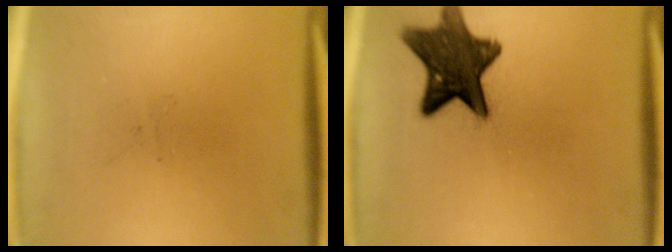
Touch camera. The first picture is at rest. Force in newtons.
{"total": 12.7}